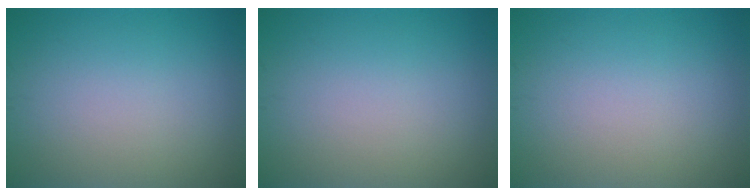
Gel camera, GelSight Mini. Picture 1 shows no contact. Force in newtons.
{"total": 0.0}
{"total": 0.0}